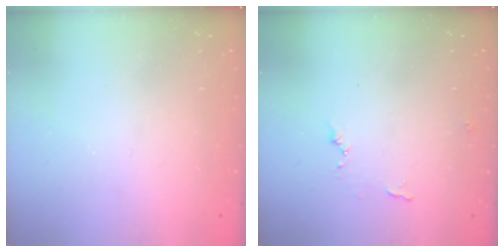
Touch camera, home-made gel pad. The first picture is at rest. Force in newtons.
{"total": 5.9, "press": 5.9, "slide": 0.4}